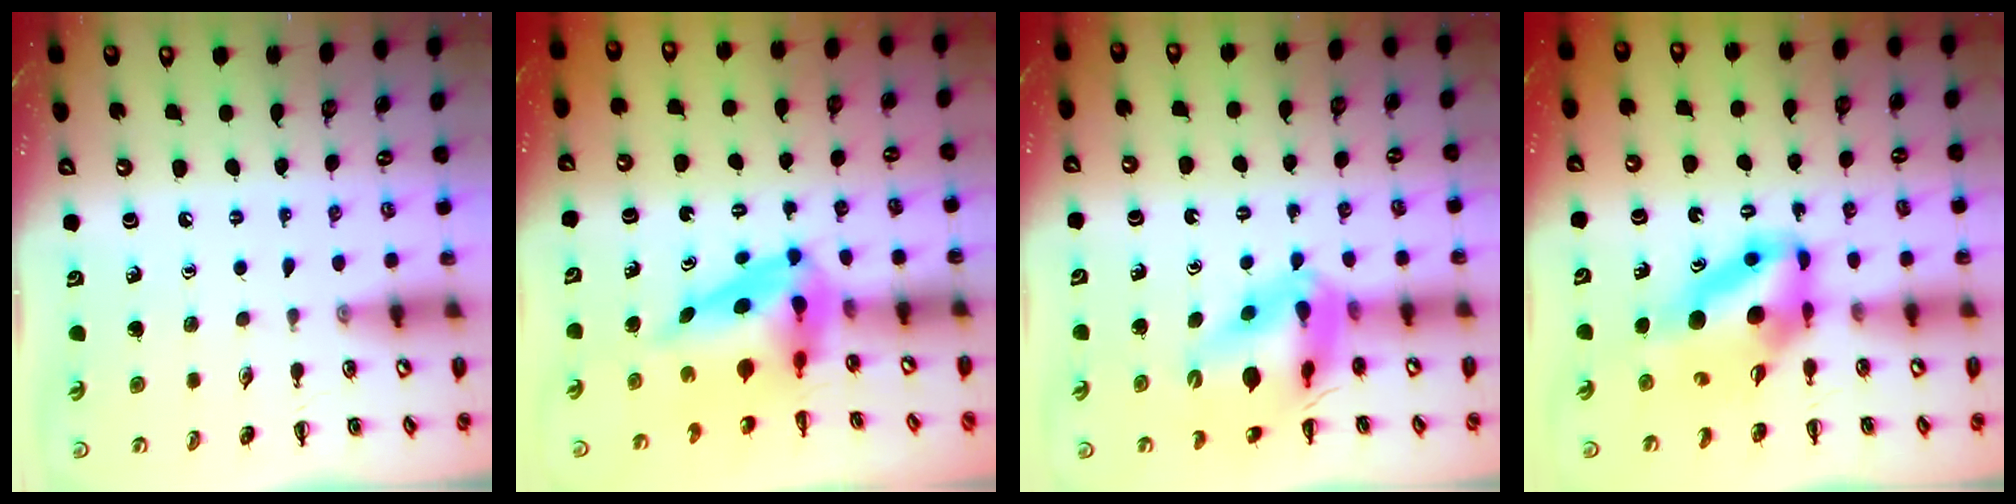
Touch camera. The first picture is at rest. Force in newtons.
{"total": 6.3, "press": 5.9, "slide": 2.1}
{"total": 13.4, "press": 12.8, "slide": 4.0}
{"total": 9.1, "press": 8.7, "slide": 2.6}